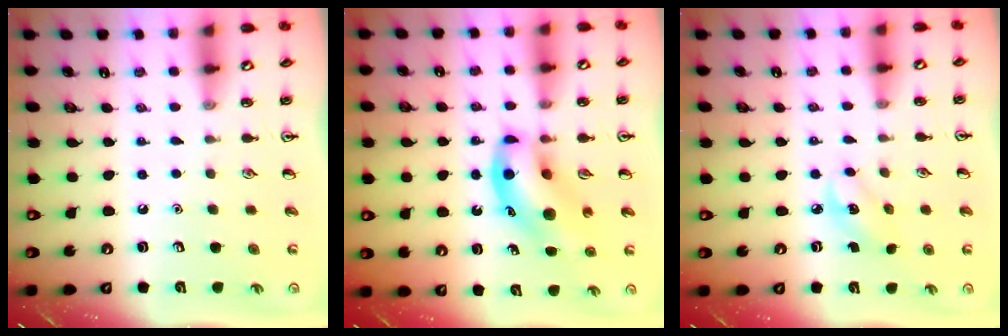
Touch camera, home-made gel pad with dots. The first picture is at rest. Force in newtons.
{"total": 11.5, "press": 11.1, "slide": 3.1}
{"total": 2.8, "press": 2.7, "slide": 0.8}